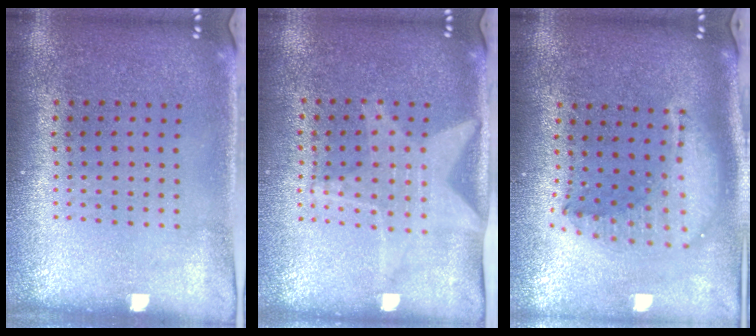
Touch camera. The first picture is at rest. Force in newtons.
{"total": 1.9, "press": 1.6, "slide": 1.1}
{"total": 2.2, "press": 1.7, "slide": 1.4}